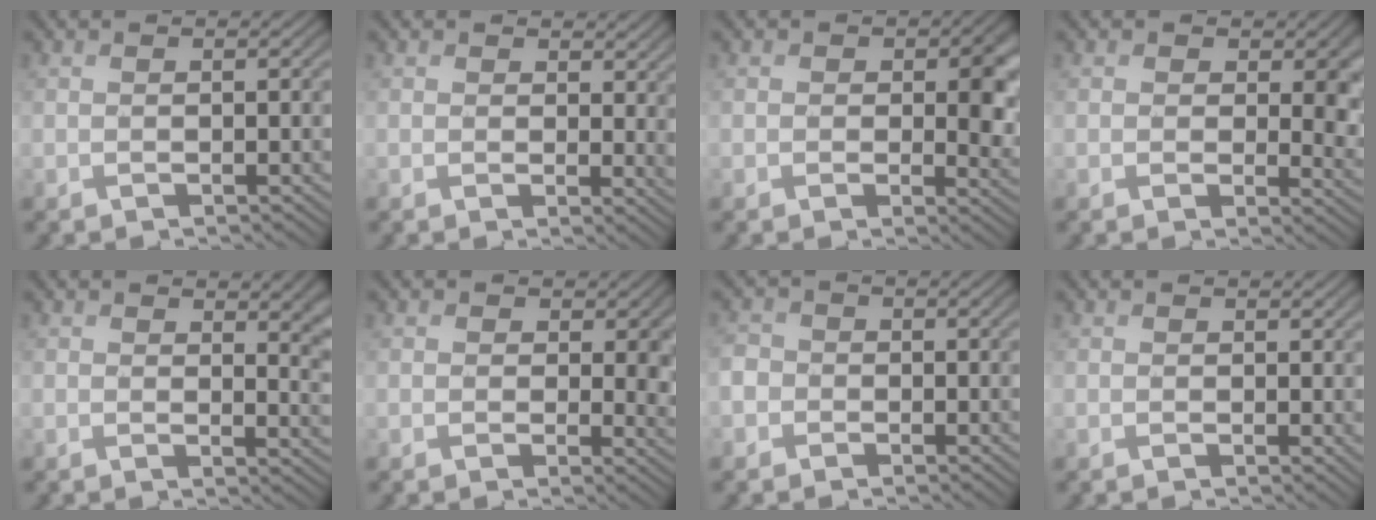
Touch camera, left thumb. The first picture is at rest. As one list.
[{"total": 3.2, "force": [1.5, 2.1, 1.9], "torque": [-0.030, -0.010, 0.026]}, {"total": 5.0, "force": [0.5, 3.6, 3.4], "torque": [-0.046, -0.014, 0.006]}, {"total": 5.6, "force": [1.1, 4.0, 3.7], "torque": [-0.059, -0.014, 0.011]}, {"total": 4.1, "force": [2.1, 1.6, 3.1], "torque": [-0.040, -0.007, 0.037]}, {"total": 4.0, "force": [0.8, 3.1, 2.4], "torque": [-0.045, -0.013, 0.010]}, {"total": 2.5, "force": [-1.0, 2.2, 0.6], "torque": [-0.016, -0.003, -0.028]}, {"total": 0.8, "force": [0.6, 0.4, 0.4], "torque": [-0.003, -0.003, 0.011]}]